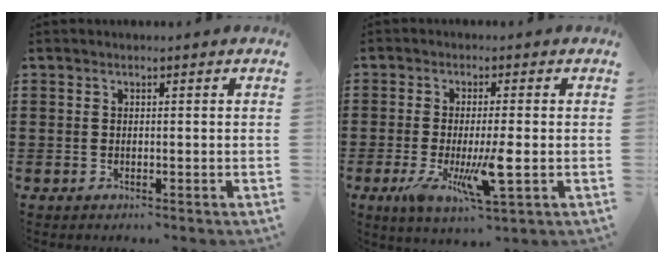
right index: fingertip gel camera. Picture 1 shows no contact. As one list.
[{"total": 8.3, "force": [-2.1, 1.8, 7.8], "torque": [-0.152, -0.021, -0.033]}]